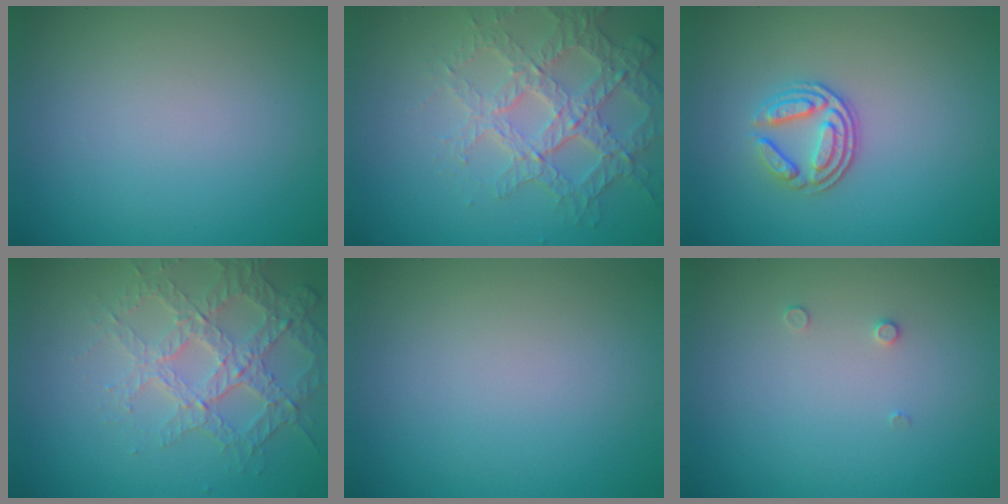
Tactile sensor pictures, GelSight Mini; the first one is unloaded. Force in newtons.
{"total": 4.0, "press": 3.9, "slide": 1.0}
{"total": 3.2, "press": 2.5, "slide": 1.9}
{"total": 3.7, "press": 3.6, "slide": 0.9}
{"total": 0.0}
{"total": 0.6, "press": 0.6, "slide": 0.2}